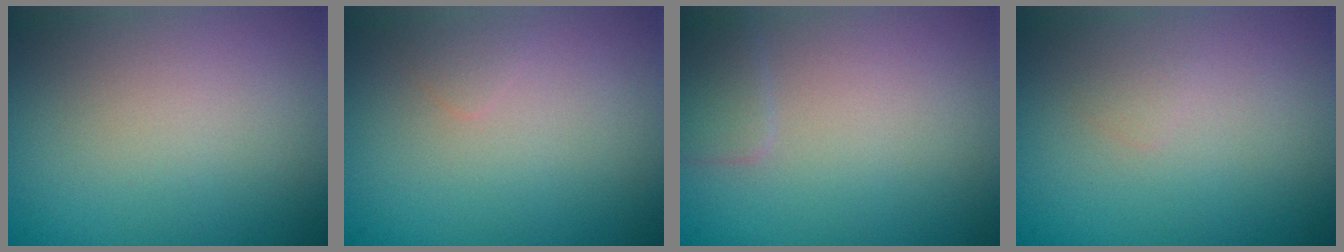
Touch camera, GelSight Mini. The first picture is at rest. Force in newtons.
{"total": 0.6, "press": 0.6, "slide": 0.0}
{"total": 1.5, "press": 1.5, "slide": 0.1}
{"total": 0.5, "press": 0.5, "slide": 0.0}